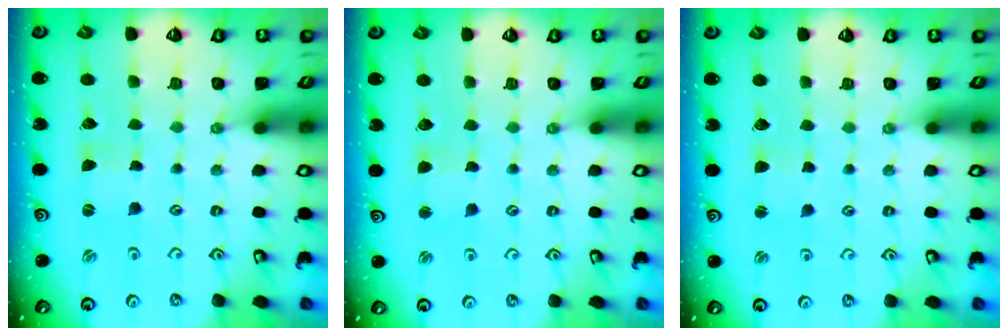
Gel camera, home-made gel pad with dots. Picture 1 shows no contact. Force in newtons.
{"total": 2.3, "press": 2.3, "slide": 0.3}
{"total": 2.1, "press": 2.1, "slide": 0.3}